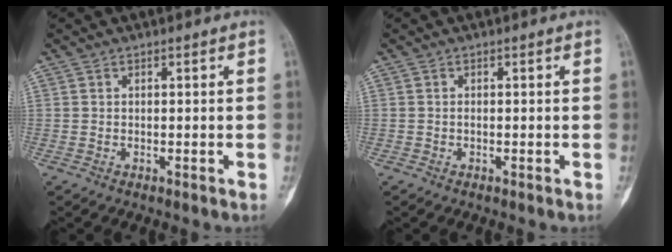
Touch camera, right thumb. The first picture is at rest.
{"total": 0.0}